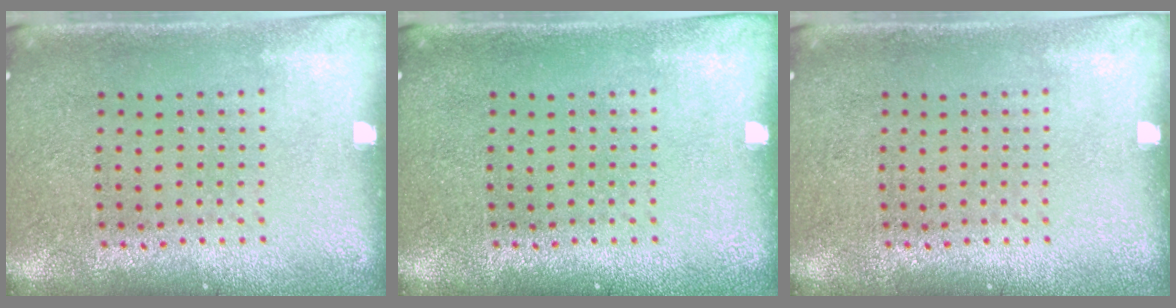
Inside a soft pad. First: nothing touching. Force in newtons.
{"total": 0.0}
{"total": 0.0}